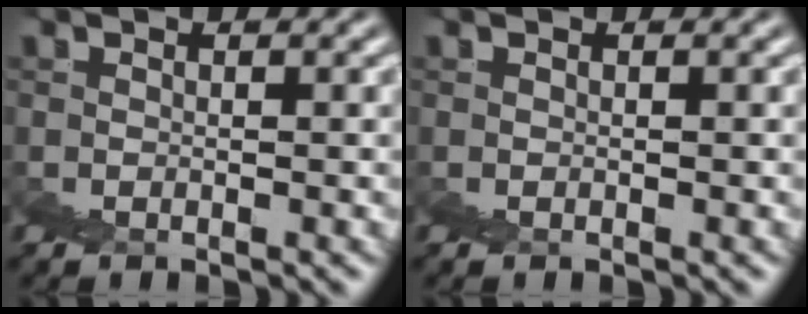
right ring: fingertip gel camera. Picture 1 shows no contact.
{"total": 0.0}